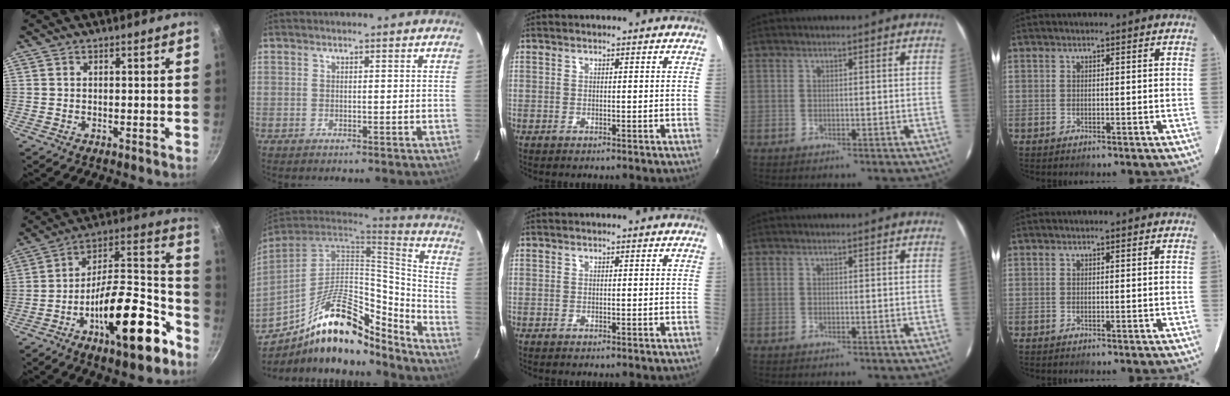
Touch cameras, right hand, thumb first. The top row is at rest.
{"thumb": {"total": 23.2, "force": [-11.5, 8.5, 18.2], "torque": [-0.234, 0.082, -0.190]}, "index": {"total": 24.3, "force": [-16.5, 9.5, 15.2], "torque": [-0.268, 0.011, -0.252]}}